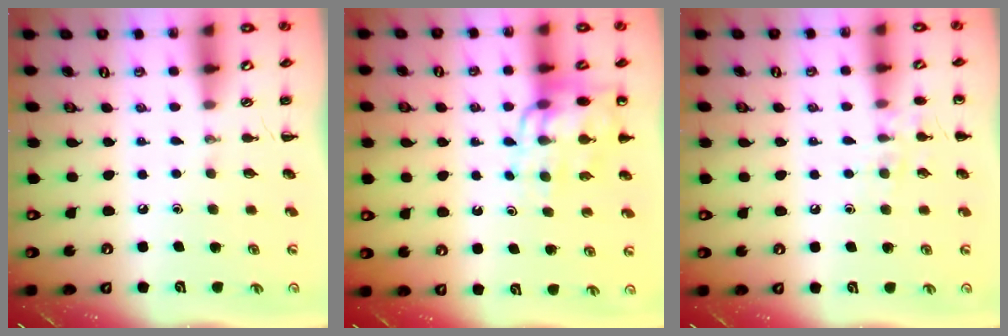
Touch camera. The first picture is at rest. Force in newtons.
{"total": 11.6, "press": 11.3, "slide": 2.6}
{"total": 7.3, "press": 7.1, "slide": 1.5}